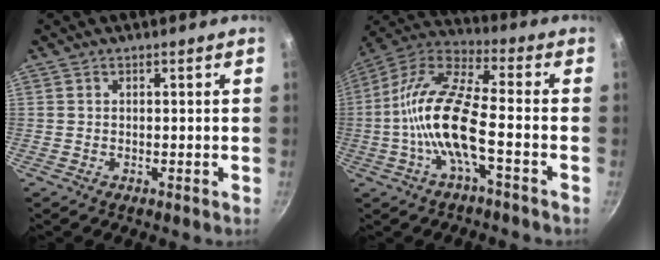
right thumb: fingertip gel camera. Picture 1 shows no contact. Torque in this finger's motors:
{"motor_torque": [2.65, 2.36, 2.01, -0.76, 0.42]}